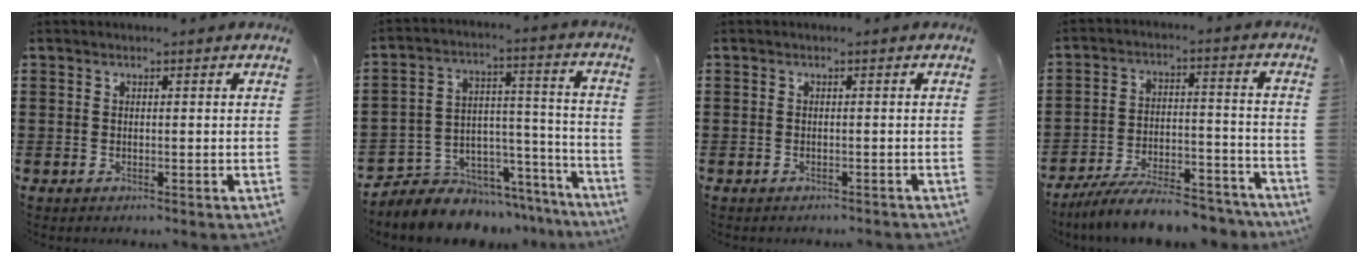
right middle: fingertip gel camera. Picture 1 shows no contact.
{"total": 6.0, "force": [-5.3, 2.8, -0.3], "torque": [0.001, 0.014, -0.102]}
{"total": 0.6, "force": [-0.6, 0.1, 0.0], "torque": [-0.001, -0.001, -0.012]}
{"total": 9.2, "force": [-8.4, 1.3, 3.5], "torque": [-0.049, 0.023, -0.159]}